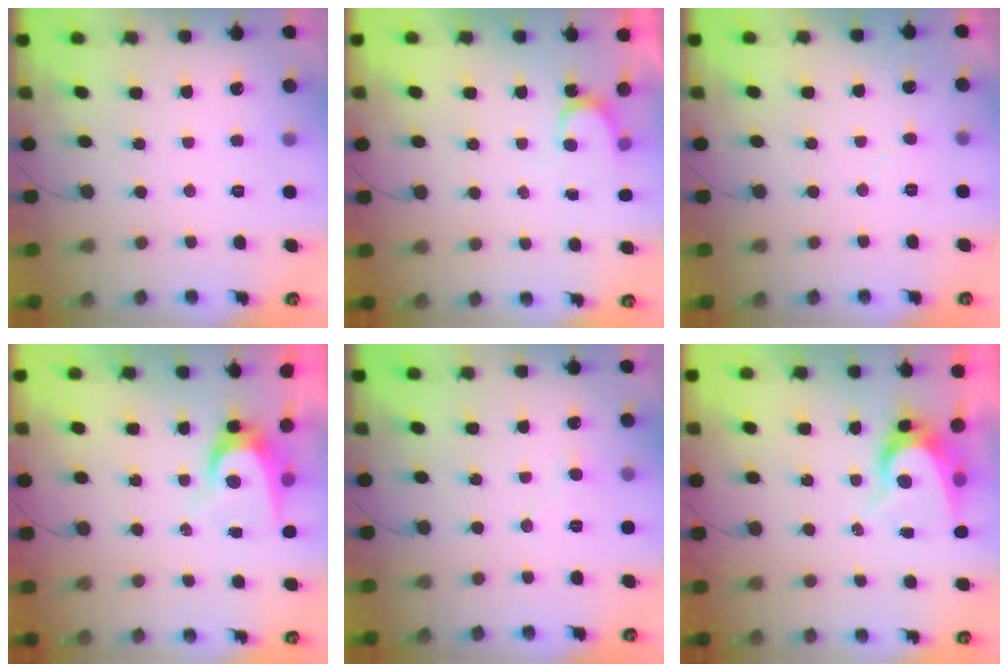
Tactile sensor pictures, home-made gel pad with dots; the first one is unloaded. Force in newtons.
{"total": 2.8, "press": 2.8, "slide": 0.2}
{"total": 3.1, "press": 3.1, "slide": 0.2}
{"total": 6.9, "press": 6.8, "slide": 0.5}
{"total": 5.8, "press": 5.7, "slide": 0.5}
{"total": 8.2, "press": 8.1, "slide": 1.0}